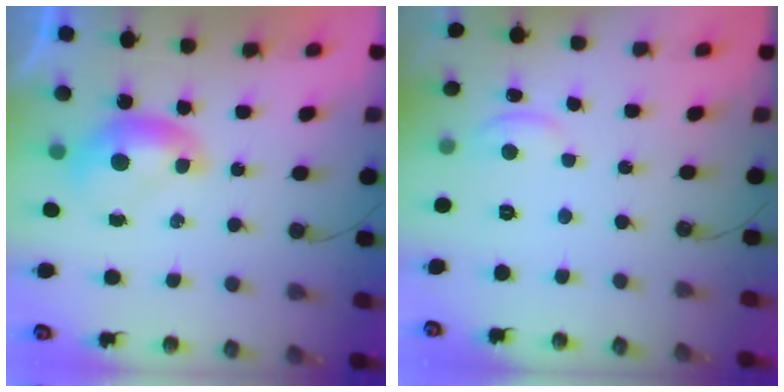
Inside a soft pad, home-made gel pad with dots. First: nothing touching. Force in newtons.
{"total": 1.8, "press": 1.8, "slide": 0.4}